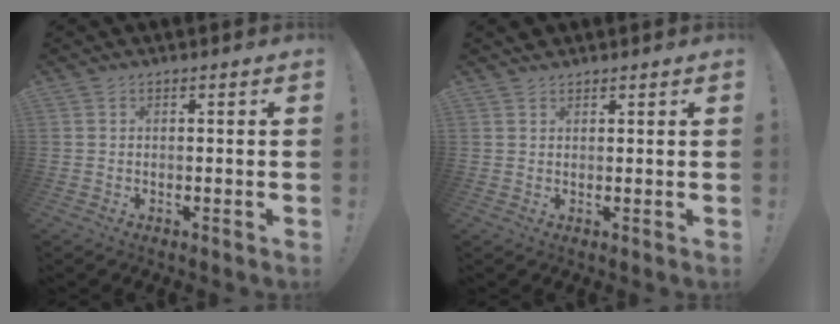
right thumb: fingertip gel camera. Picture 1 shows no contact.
{"total": 1.4, "force": [1.3, 0.6, 0.0], "torque": [0.002, -0.008, 0.025]}